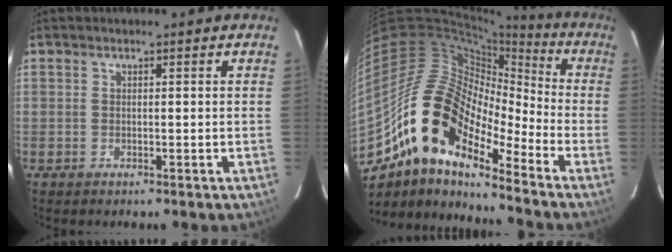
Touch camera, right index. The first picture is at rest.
{"total": 17.4, "force": [-11.2, 6.7, 11.6], "torque": [-0.192, -0.012, -0.226]}